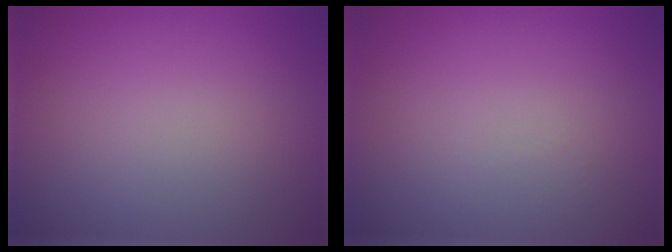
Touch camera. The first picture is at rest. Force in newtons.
{"total": 0.6, "press": 0.6, "slide": 0.3}